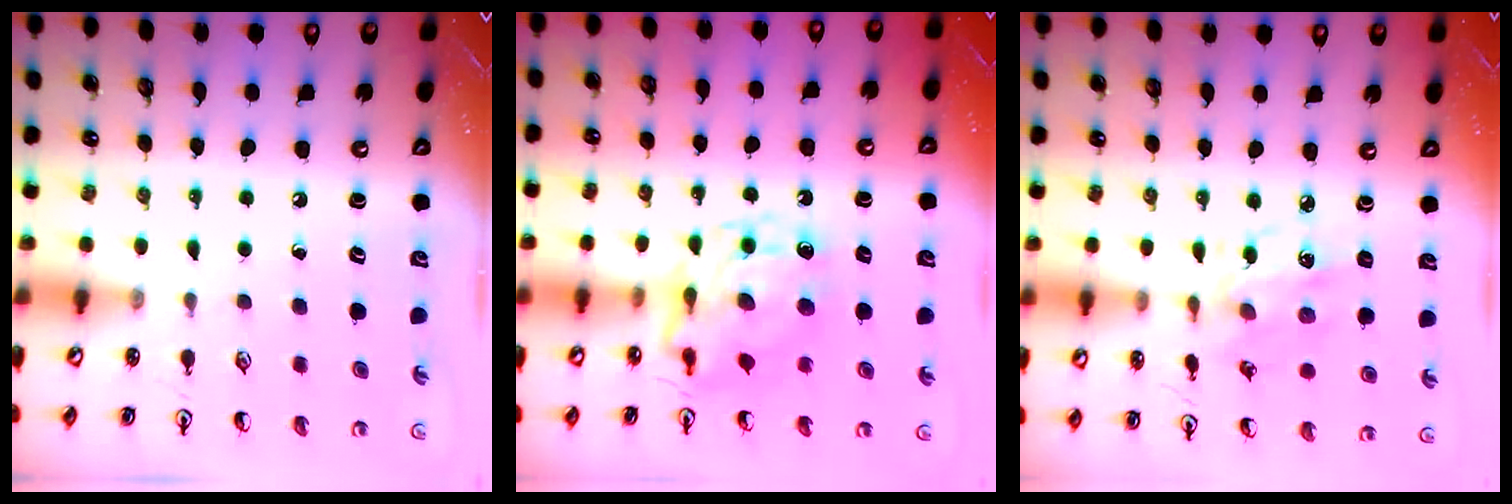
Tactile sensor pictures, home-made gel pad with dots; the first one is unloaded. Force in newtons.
{"total": 11.1, "press": 11.0, "slide": 1.4}
{"total": 6.2, "press": 6.2, "slide": 0.5}